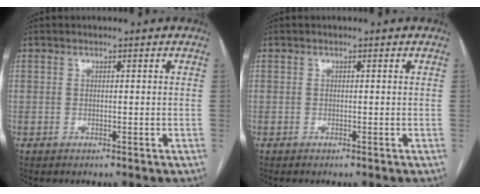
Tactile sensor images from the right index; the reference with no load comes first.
{"total": 0.0}